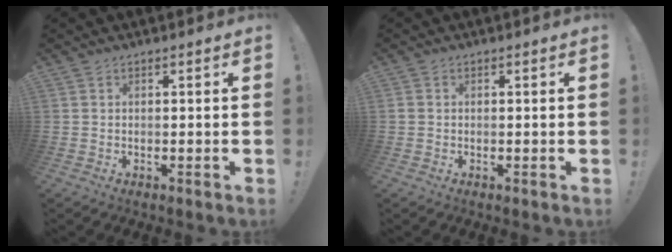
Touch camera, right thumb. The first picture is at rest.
{"total": 0.7, "force": [0.0, 0.7, 0.2], "torque": [-0.006, 0.003, 0.001]}